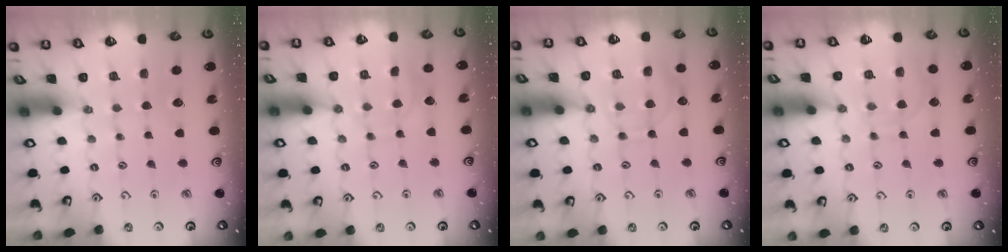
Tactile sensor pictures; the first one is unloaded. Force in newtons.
{"total": 7.2, "press": 7.2, "slide": 0.6}
{"total": 9.9, "press": 9.8, "slide": 1.2}
{"total": 9.3, "press": 9.3, "slide": 0.8}